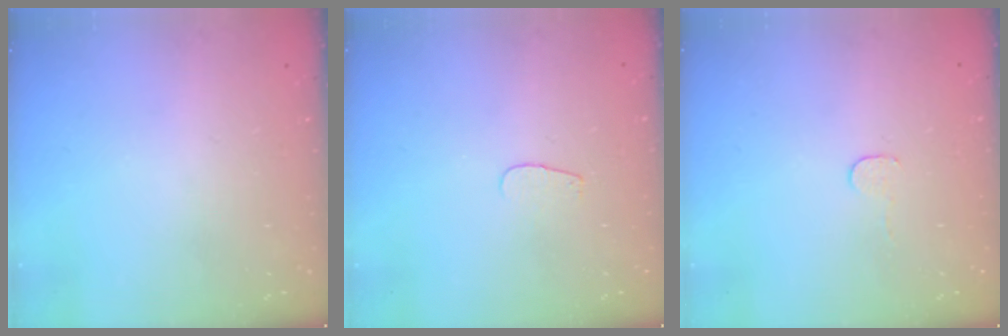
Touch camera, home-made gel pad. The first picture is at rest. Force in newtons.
{"total": 2.8, "press": 2.8, "slide": 0.2}
{"total": 2.7, "press": 2.7, "slide": 0.2}